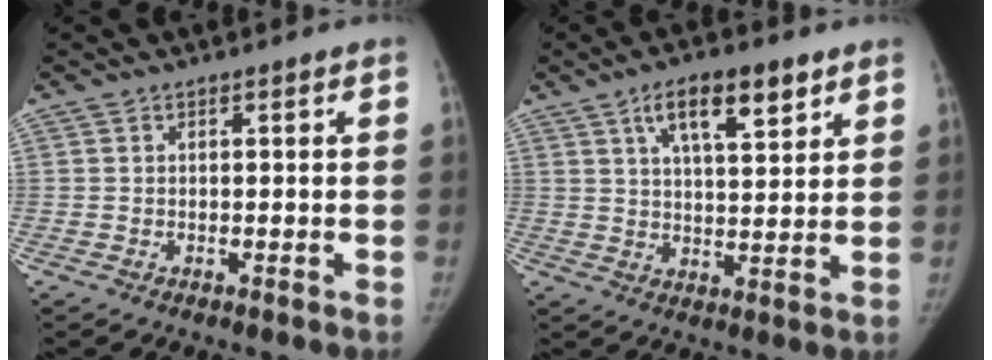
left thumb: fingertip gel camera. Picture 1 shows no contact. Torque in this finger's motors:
{"motor_torque": [0.09, 0.37, 0.98, -0.66, 0.14]}